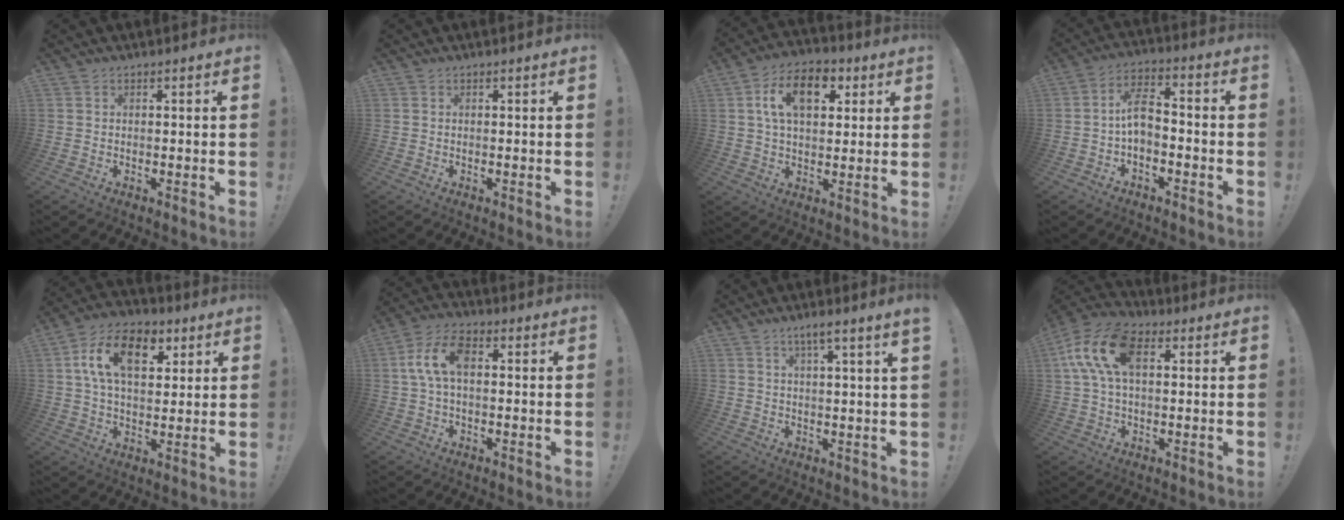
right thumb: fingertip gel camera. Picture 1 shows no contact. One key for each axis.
{"total": 0.0}
{"total": 13.8, "fx": 4.5, "fy": 8.4, "fz": 10.0, "tx": -0.156, "ty": 0.008, "tz": 0.083}
{"total": 7.7, "fx": -1.4, "fy": 4.2, "fz": 6.3, "tx": -0.110, "ty": 0.009, "tz": -0.023}
{"total": 15.8, "fx": 5.6, "fy": 9.7, "fz": 11.2, "tx": -0.174, "ty": -0.001, "tz": 0.101}
{"total": 9.4, "fx": 1.3, "fy": 5.0, "fz": 7.9, "tx": -0.158, "ty": 0.008, "tz": 0.025}
{"total": 4.2, "fx": 2.5, "fy": -1.0, "fz": 3.2, "tx": -0.054, "ty": -0.012, "tz": 0.037}
{"total": 15.3, "fx": 4.2, "fy": 9.0, "fz": 11.7, "tx": -0.239, "ty": 0.009, "tz": 0.078}